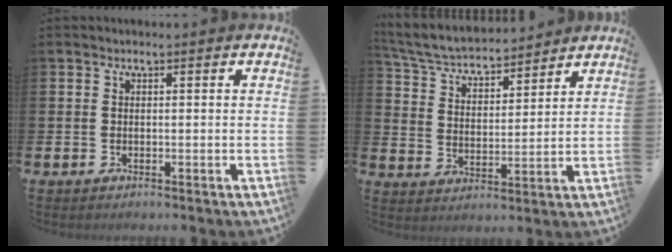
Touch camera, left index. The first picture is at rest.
{"total": 5.5, "force": [5.3, 1.0, 1.2], "torque": [-0.050, -0.039, 0.089]}